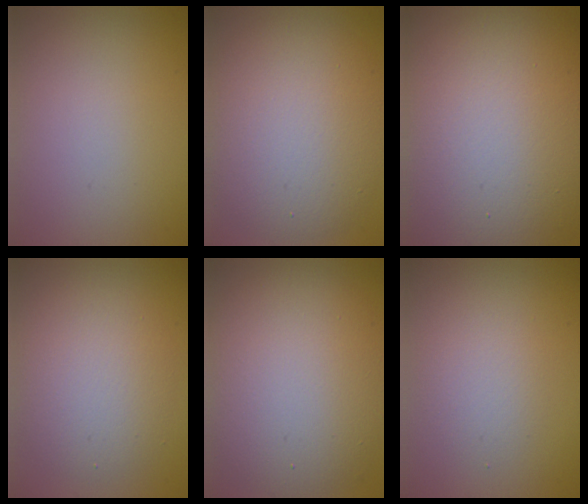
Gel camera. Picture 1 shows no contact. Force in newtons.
{"total": 8.3, "press": 8.3, "slide": 0.3}
{"total": 18.1, "press": 18.1, "slide": 0.8}
{"total": 4.5, "press": 4.5, "slide": 0.4}
{"total": 9.1, "press": 9.1, "slide": 0.9}
{"total": 2.0, "press": 2.0, "slide": 0.1}